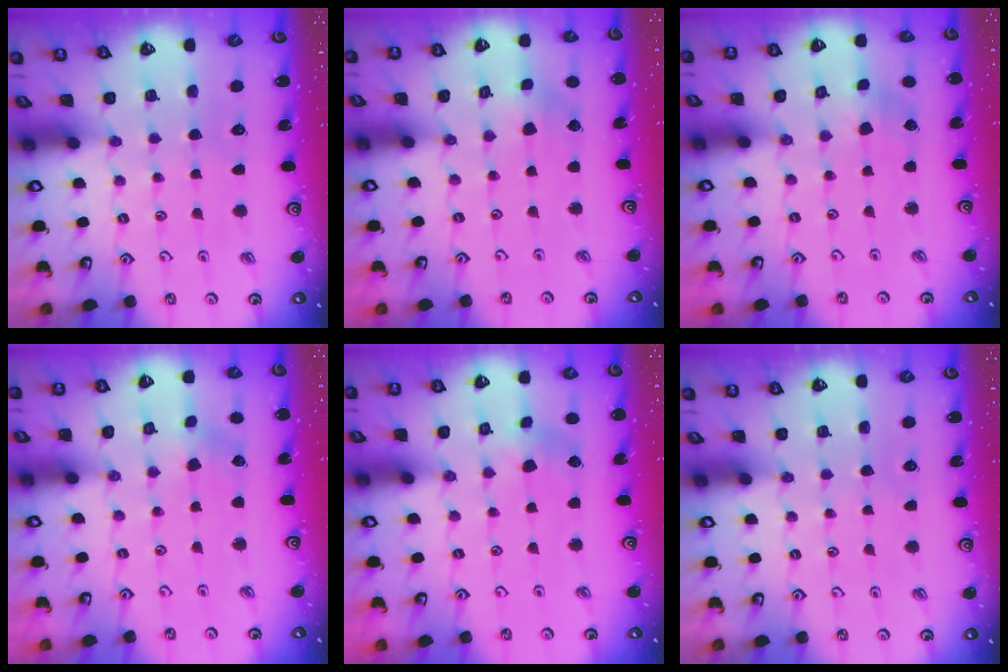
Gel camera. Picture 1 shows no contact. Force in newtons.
{"total": 1.9, "press": 1.9, "slide": 0.2}
{"total": 2.0, "press": 2.0, "slide": 0.3}
{"total": 1.1, "press": 1.1, "slide": 0.1}
{"total": 3.5, "press": 3.5, "slide": 0.4}
{"total": 0.0}